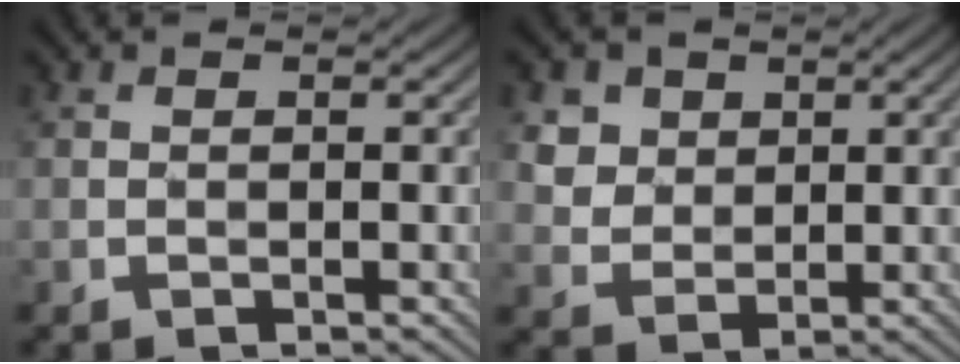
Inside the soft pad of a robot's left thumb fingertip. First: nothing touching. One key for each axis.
{"total": 4.7, "fx": 2.6, "fy": 3.7, "fz": 1.3, "tx": -0.061, "ty": -0.011, "tz": 0.059}